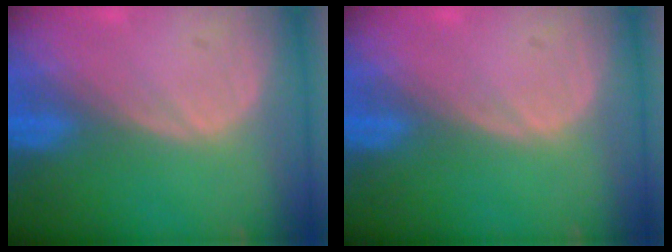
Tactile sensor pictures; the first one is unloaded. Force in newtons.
{"total": 0.0}